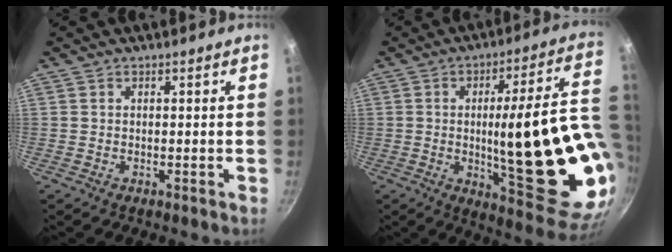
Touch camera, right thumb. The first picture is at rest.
{"total": 27.7, "force": [-1.7, 7.4, 26.7], "torque": [-0.348, -0.014, -0.006]}